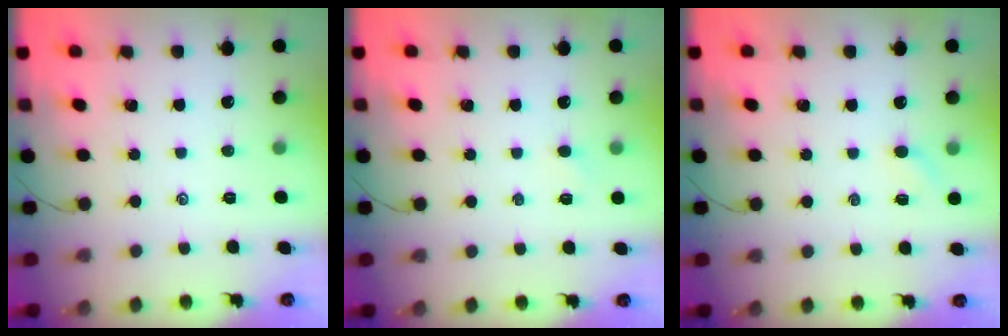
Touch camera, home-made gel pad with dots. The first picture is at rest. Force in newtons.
{"total": 1.4, "press": 1.3, "slide": 0.4}
{"total": 3.2, "press": 3.0, "slide": 1.1}